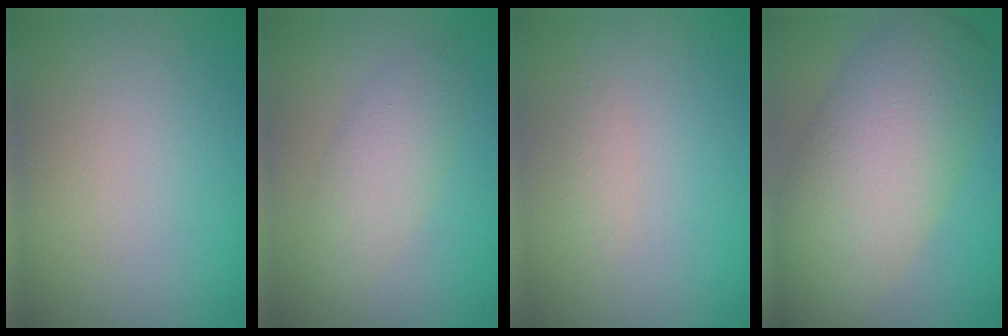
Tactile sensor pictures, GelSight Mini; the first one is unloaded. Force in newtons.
{"total": 3.3, "press": 3.3, "slide": 0.1}
{"total": 0.8, "press": 0.8, "slide": 0.0}
{"total": 10.5, "press": 10.4, "slide": 0.7}